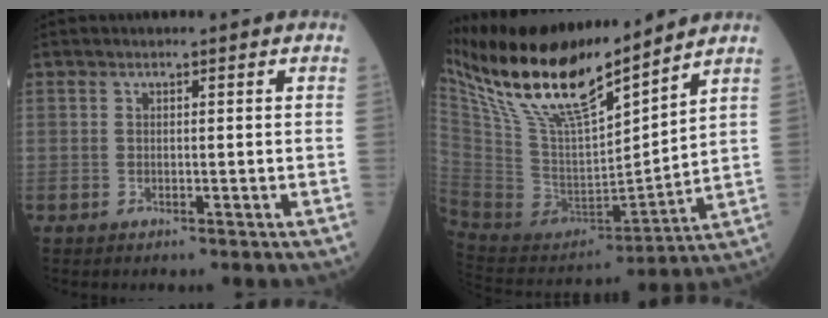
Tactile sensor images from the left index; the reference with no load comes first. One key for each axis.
{"total": 20.9, "fx": 16.4, "fy": 3.5, "fz": 12.4, "tx": -0.239, "ty": 0.002, "tz": 0.310}